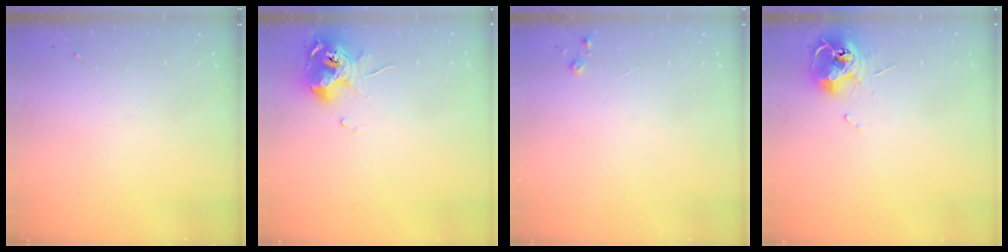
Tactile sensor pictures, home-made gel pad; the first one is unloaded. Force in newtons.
{"total": 10.8, "press": 10.7, "slide": 1.2}
{"total": 3.6, "press": 3.6, "slide": 0.4}
{"total": 12.0, "press": 11.9, "slide": 1.2}